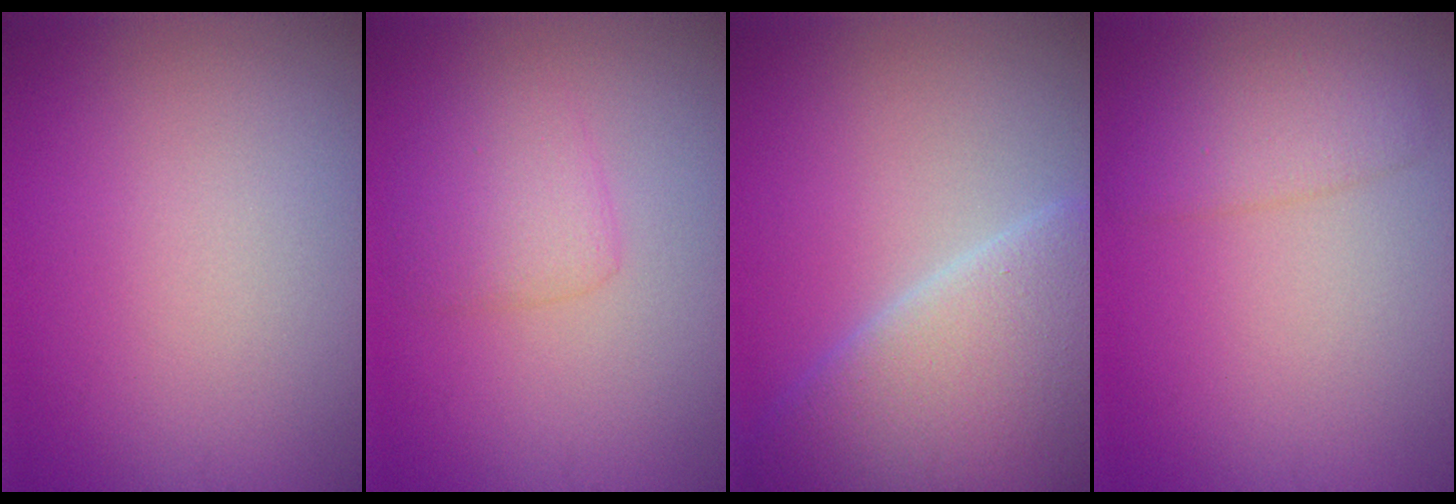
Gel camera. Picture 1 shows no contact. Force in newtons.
{"total": 2.4, "press": 2.4, "slide": 0.1}
{"total": 10.2, "press": 10.2, "slide": 0.5}
{"total": 2.7, "press": 2.7, "slide": 0.2}